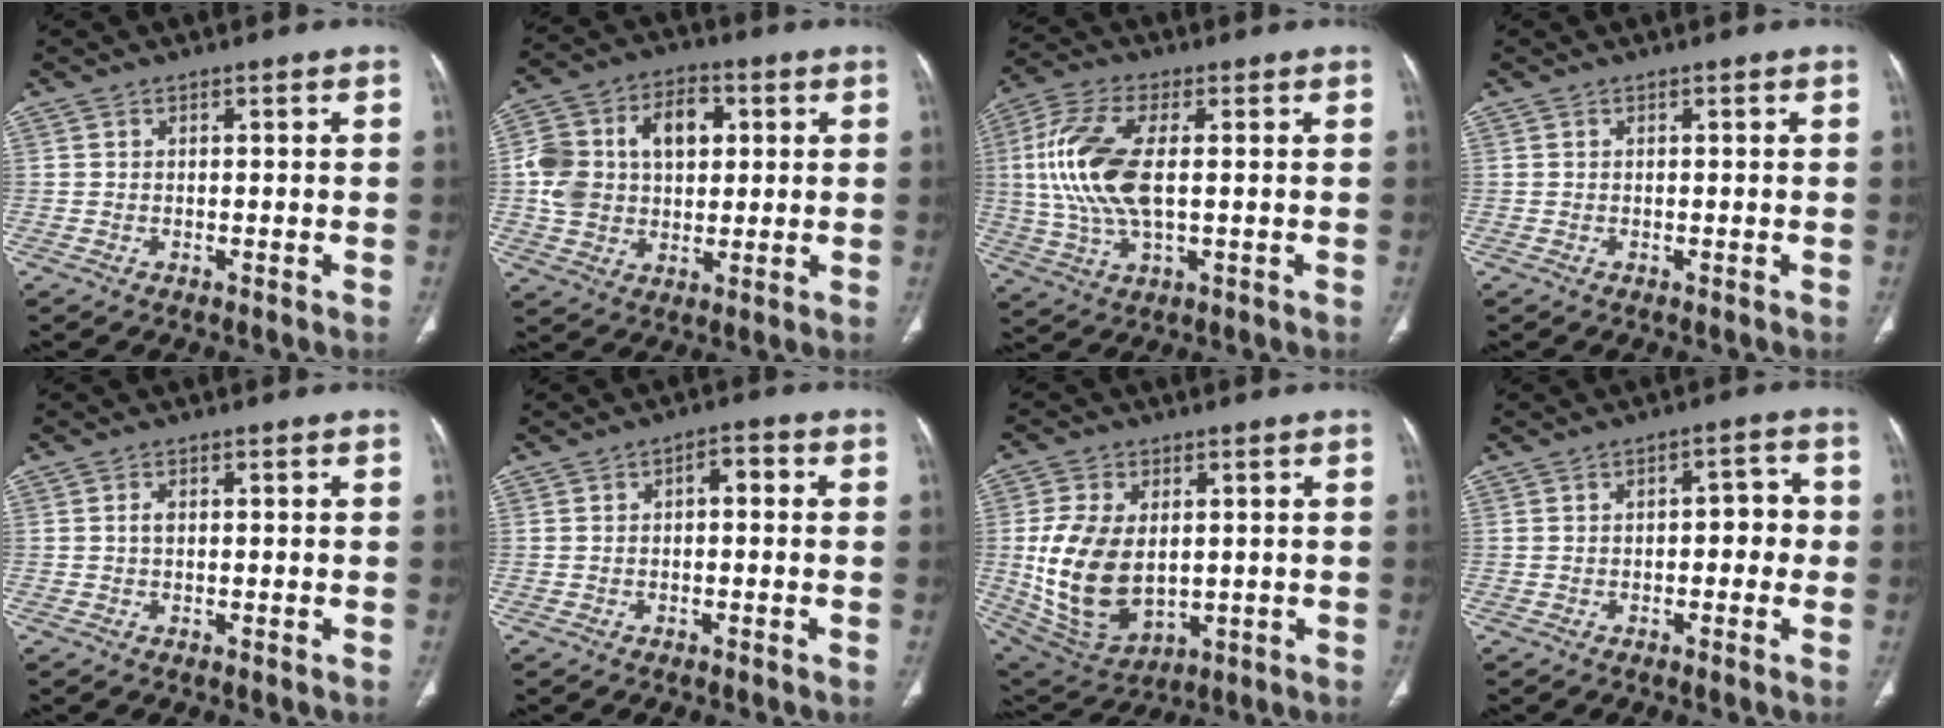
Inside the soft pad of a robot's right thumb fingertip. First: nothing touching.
{"total": 15.9, "force": [2.8, 11.3, 10.9], "torque": [-0.176, 0.019, 0.048]}
{"total": 14.6, "force": [1.4, 6.5, 13.0], "torque": [-0.293, 0.003, 0.028]}
{"total": 0.0}
{"total": 1.1, "force": [0.0, 0.7, 0.9], "torque": [-0.017, 0.002, -0.001]}
{"total": 2.8, "force": [0.1, 1.5, 2.4], "torque": [-0.022, 0.012, -0.005]}
{"total": 16.3, "force": [0.3, 10.4, 12.6], "torque": [-0.235, -0.011, 0.030]}
{"total": 4.6, "force": [-0.5, 2.6, 3.7], "torque": [-0.020, 0.018, -0.014]}